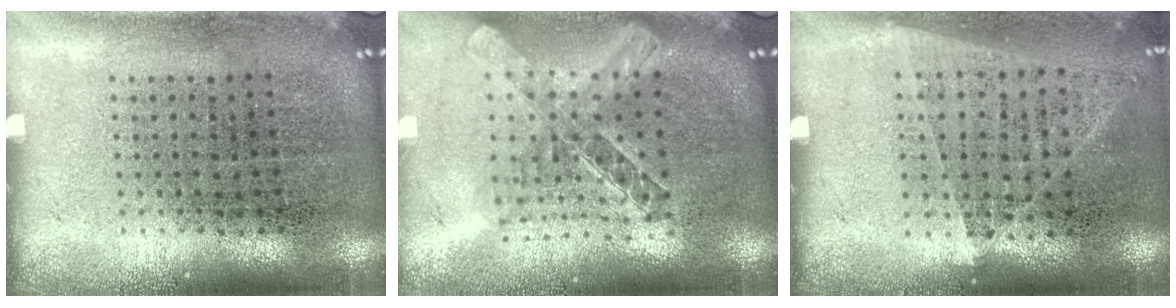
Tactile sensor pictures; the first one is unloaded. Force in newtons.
{"total": 2.0, "press": 1.7, "slide": 1.1}
{"total": 1.0, "press": 0.9, "slide": 0.4}